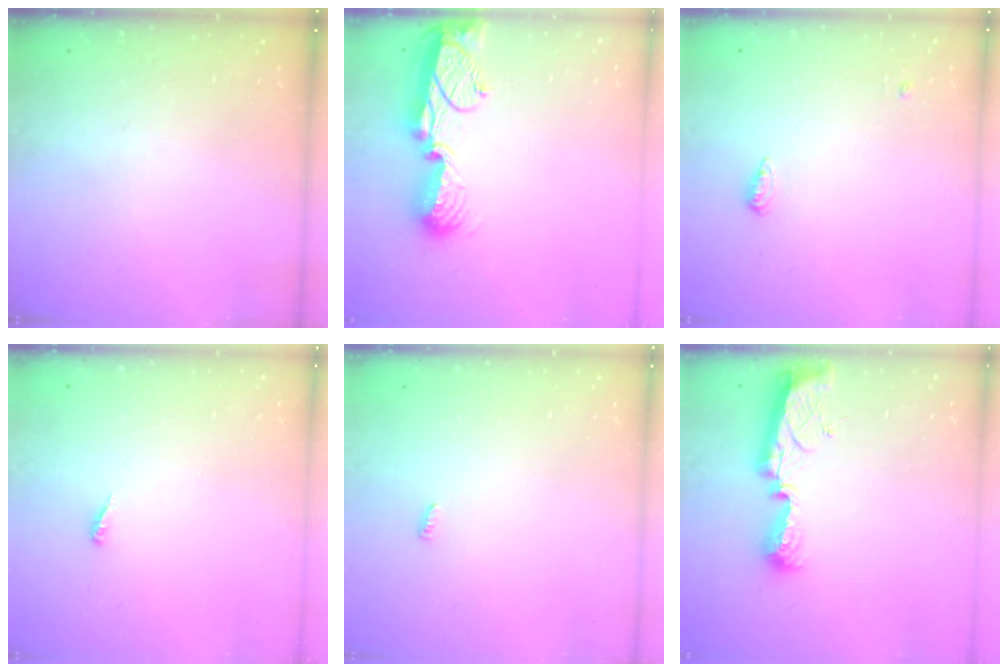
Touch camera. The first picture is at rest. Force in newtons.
{"total": 11.4, "press": 11.3, "slide": 1.5}
{"total": 4.2, "press": 4.1, "slide": 0.8}
{"total": 3.0, "press": 3.0, "slide": 0.2}
{"total": 2.4, "press": 2.4, "slide": 0.2}
{"total": 9.4, "press": 9.4, "slide": 0.4}